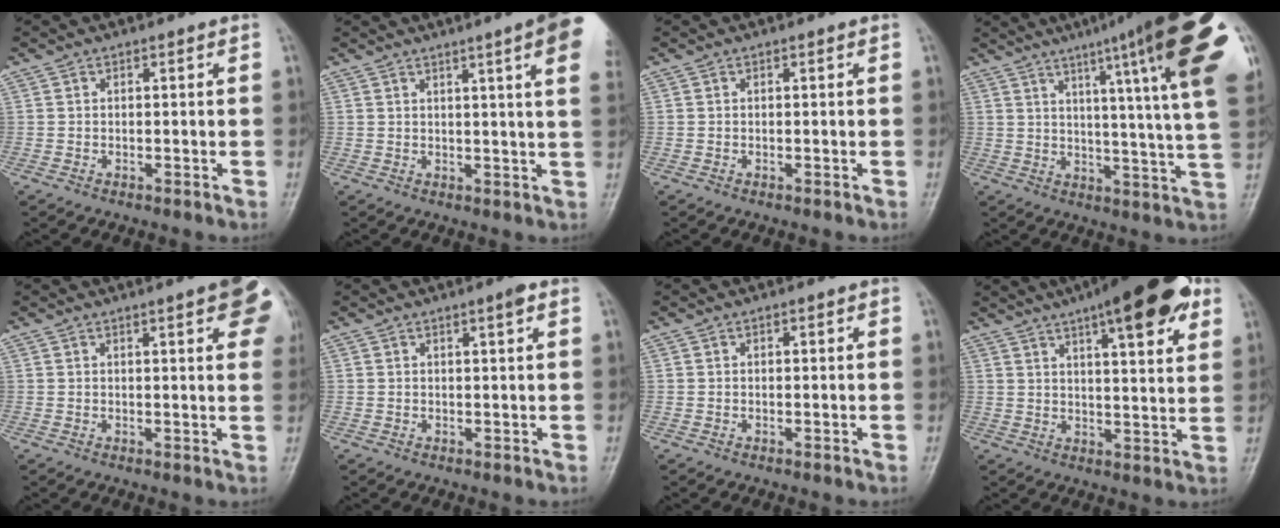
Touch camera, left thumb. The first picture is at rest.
{"total": 12.2, "force": [6.0, 0.9, 10.6], "torque": [-0.125, -0.013, 0.061]}
{"total": 0.0}
{"total": 24.9, "force": [12.1, 2.3, 21.7], "torque": [-0.259, -0.027, 0.152]}
{"total": 9.8, "force": [4.0, 2.3, 8.7], "torque": [-0.083, -0.006, 0.041]}
{"total": 1.8, "force": [1.0, 0.2, 1.5], "torque": [-0.024, -0.004, 0.015]}
{"total": 0.8, "force": [0.2, 0.4, 0.6], "torque": [-0.006, 0.001, 0.004]}
{"total": 18.4, "force": [10.2, 5.1, 14.4], "torque": [-0.187, -0.017, 0.143]}